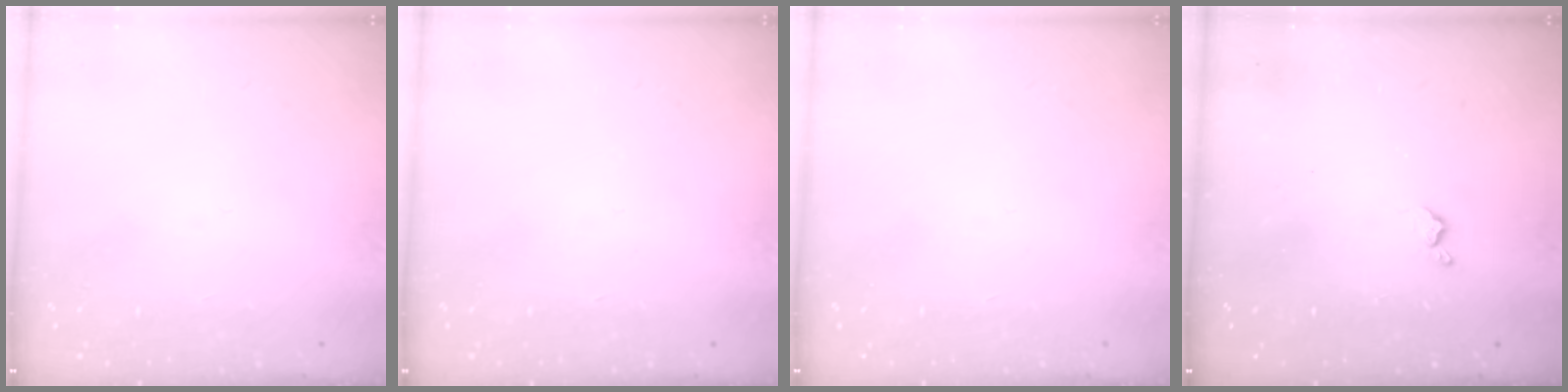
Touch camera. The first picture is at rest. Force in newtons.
{"total": 0.0}
{"total": 0.0}
{"total": 3.6, "press": 3.5, "slide": 0.6}